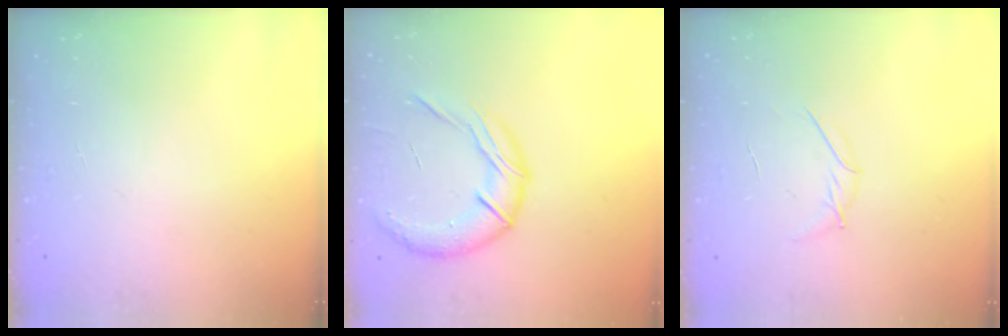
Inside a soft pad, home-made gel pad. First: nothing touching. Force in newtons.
{"total": 14.6, "press": 14.5, "slide": 1.6}
{"total": 3.9, "press": 3.7, "slide": 1.1}